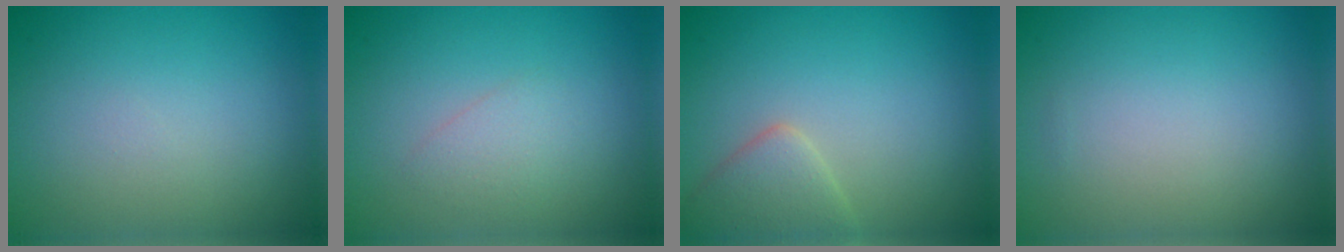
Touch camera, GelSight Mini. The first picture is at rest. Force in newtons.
{"total": 1.4, "press": 1.4, "slide": 0.1}
{"total": 2.9, "press": 2.9, "slide": 0.2}
{"total": 0.0}